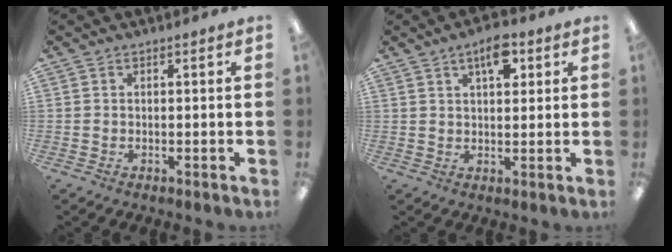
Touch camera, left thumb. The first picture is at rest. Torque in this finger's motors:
{"motor_torque": [-0.03, 0.09, -0.22, -0.22, 0.07]}